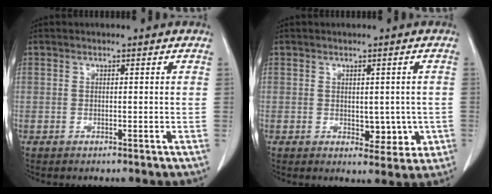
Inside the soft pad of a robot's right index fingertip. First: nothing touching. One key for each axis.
{"total": 4.9, "fx": -0.5, "fy": 2.9, "fz": 3.8, "tx": -0.034, "ty": -0.003, "tz": 0.003}